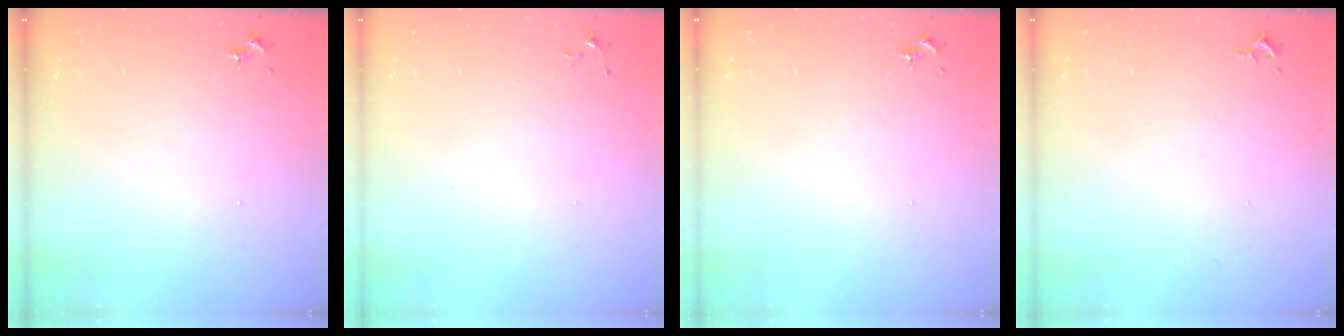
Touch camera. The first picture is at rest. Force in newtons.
{"total": 3.5, "press": 3.5, "slide": 0.5}
{"total": 0.0}
{"total": 2.6, "press": 2.6, "slide": 0.4}